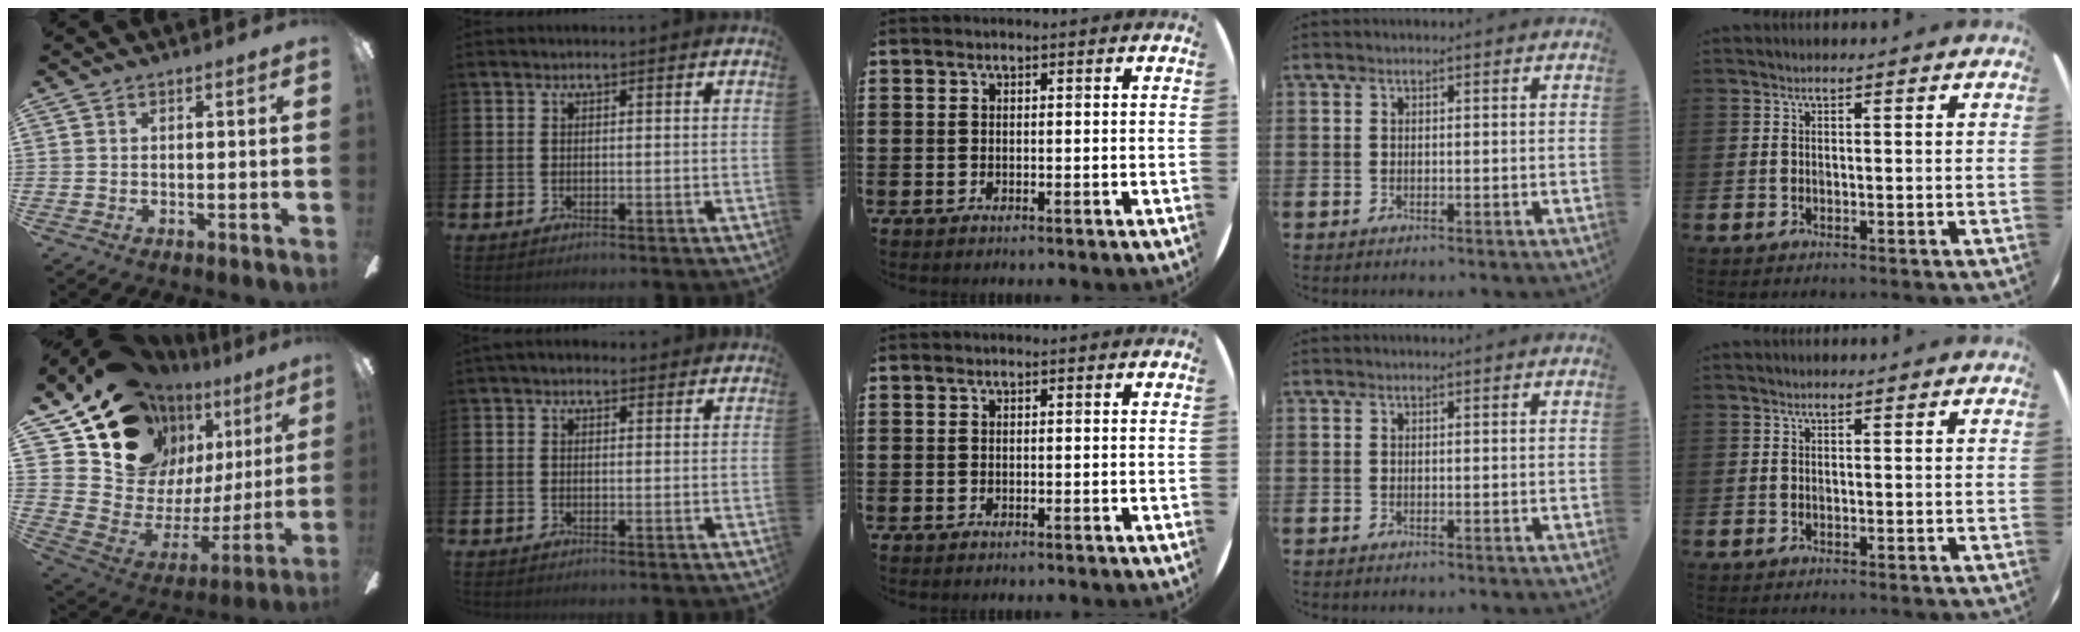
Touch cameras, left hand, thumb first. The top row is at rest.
{"thumb": {"total": 20.6, "force": [15.7, 11.5, 6.7], "torque": [-0.127, -0.109, 0.303]}, "index": {"total": 1.1, "force": [0.7, 0.6, 0.5], "torque": [-0.006, 0.006, 0.012]}}